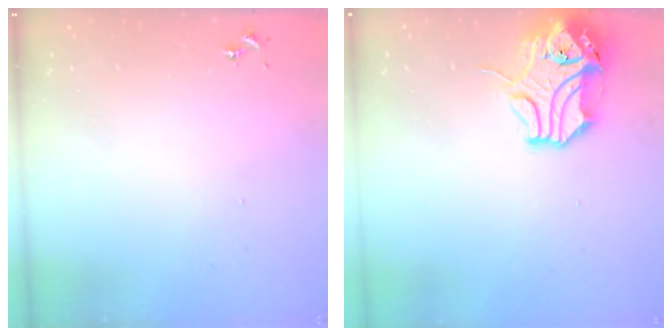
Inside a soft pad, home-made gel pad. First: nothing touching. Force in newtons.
{"total": 13.2, "press": 13.0, "slide": 2.0}